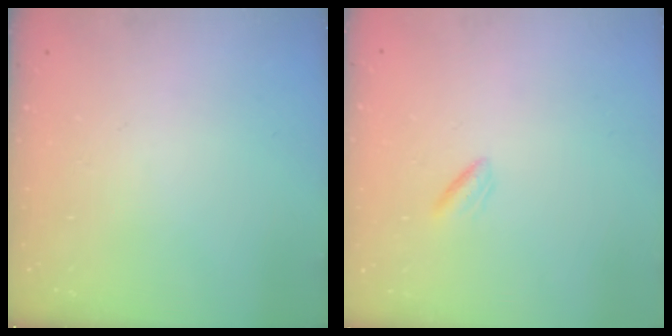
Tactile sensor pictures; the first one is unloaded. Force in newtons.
{"total": 0.8, "press": 0.4, "slide": 0.7}